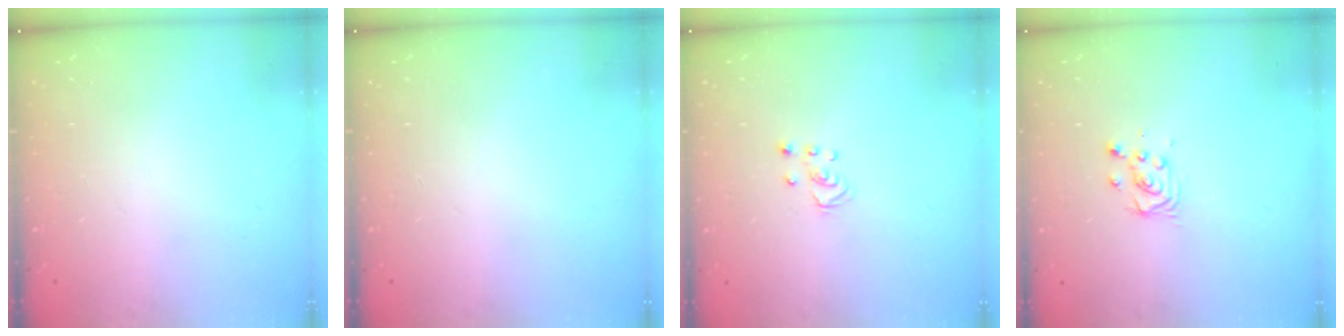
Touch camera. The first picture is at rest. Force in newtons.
{"total": 0.0}
{"total": 2.5, "press": 2.5, "slide": 0.2}
{"total": 3.8, "press": 3.7, "slide": 0.5}